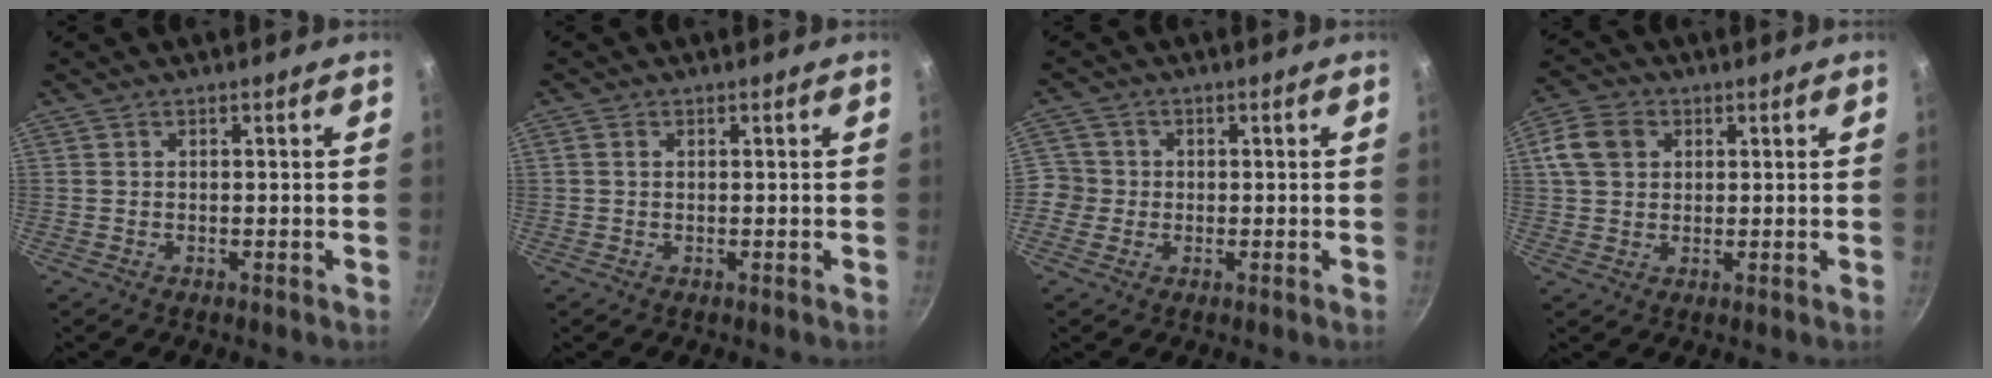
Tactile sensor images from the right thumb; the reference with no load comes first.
{"total": 1.0, "force": [0.3, 0.7, 0.6], "torque": [-0.012, 0.003, 0.003]}
{"total": 4.3, "force": [-0.5, 4.2, 0.7], "torque": [0.017, 0.009, -0.016]}
{"total": 7.8, "force": [2.1, 6.2, 4.3], "torque": [-0.068, 0.005, 0.026]}